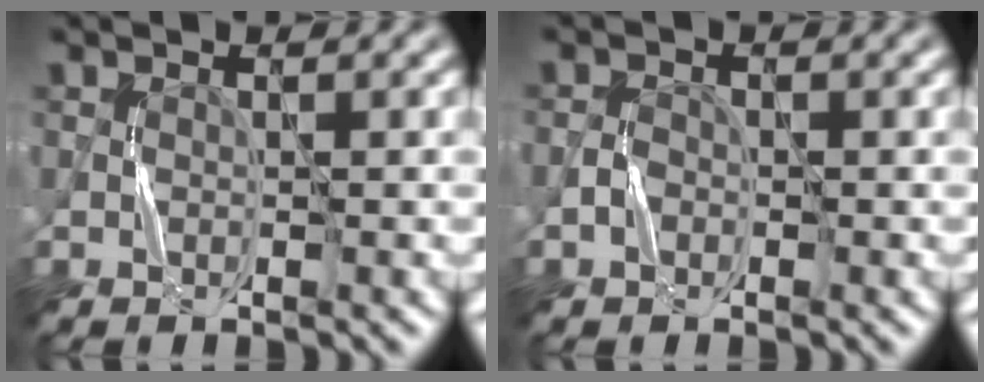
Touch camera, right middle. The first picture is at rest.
{"total": 1.0, "force": [-0.5, 0.7, 0.3], "torque": [0.000, 0.005, -0.012]}